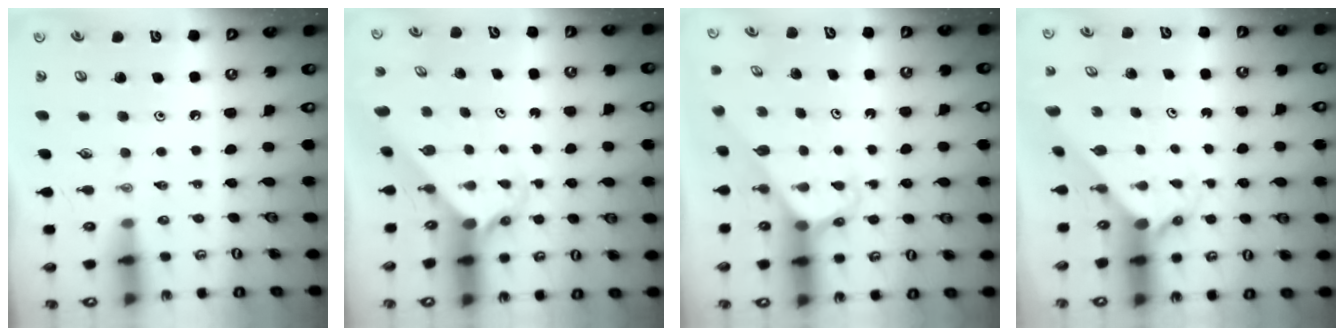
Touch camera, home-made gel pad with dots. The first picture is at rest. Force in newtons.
{"total": 2.4, "press": 2.4, "slide": 0.3}
{"total": 3.0, "press": 3.0, "slide": 0.2}
{"total": 1.7, "press": 1.7, "slide": 0.1}